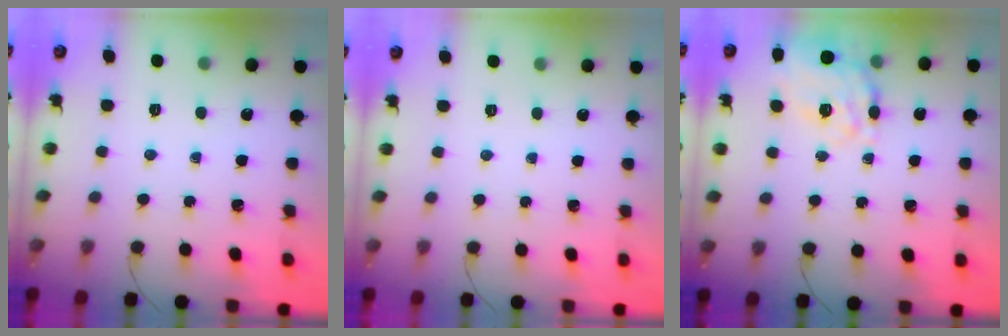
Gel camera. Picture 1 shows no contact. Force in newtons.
{"total": 2.5, "press": 2.4, "slide": 0.5}
{"total": 13.6, "press": 13.0, "slide": 4.2}